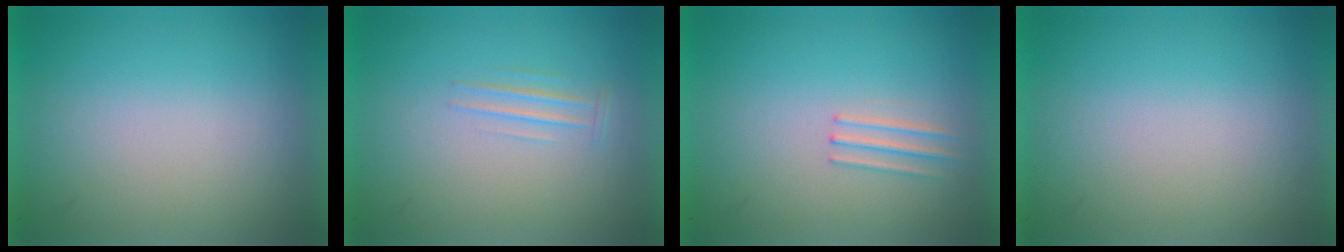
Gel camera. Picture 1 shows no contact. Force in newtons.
{"total": 1.2}
{"total": 1.2}
{"total": 0.0}